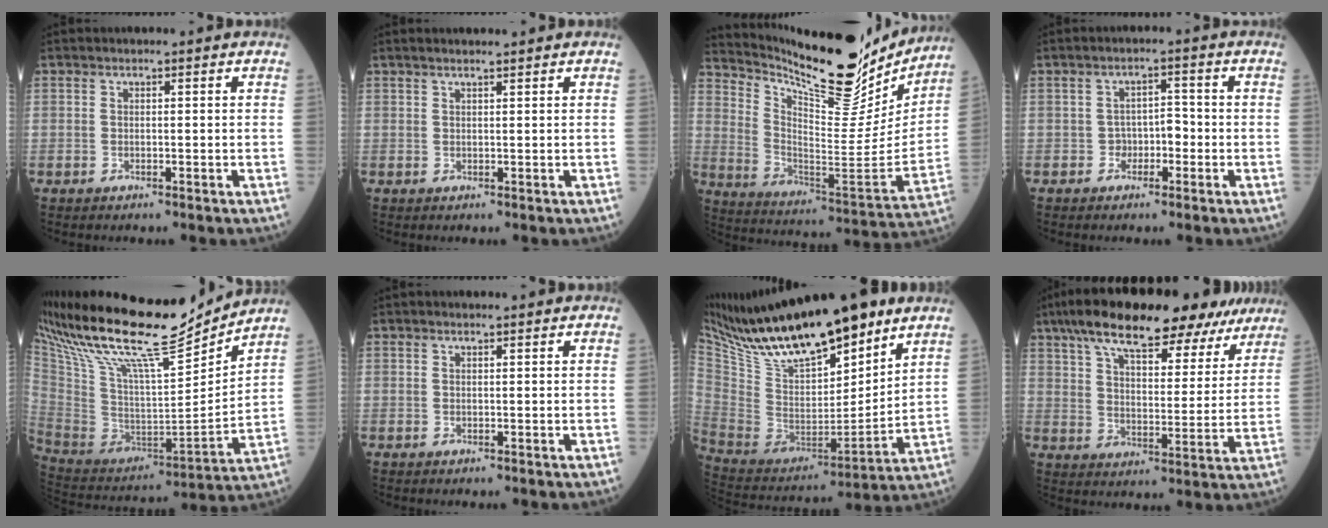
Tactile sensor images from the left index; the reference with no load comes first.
{"total": 2.6, "force": [2.3, 0.0, 1.3], "torque": [-0.017, 0.015, 0.036]}
{"total": 22.7, "force": [20.0, 4.9, 9.7], "torque": [-0.171, -0.048, 0.299]}
{"total": 2.7, "force": [-1.0, 1.8, 1.8], "torque": [-0.021, 0.012, -0.020]}
{"total": 22.8, "force": [19.7, 2.9, 11.1], "torque": [-0.222, -0.020, 0.340]}
{"total": 0.9, "force": [0.7, 0.1, 0.6], "torque": [-0.014, 0.007, 0.012]}
{"total": 25.3, "force": [19.2, 6.2, 15.2], "torque": [-0.276, 0.008, 0.340]}
{"total": 24.8, "force": [19.5, 7.6, 13.3], "torque": [-0.209, 0.041, 0.270]}